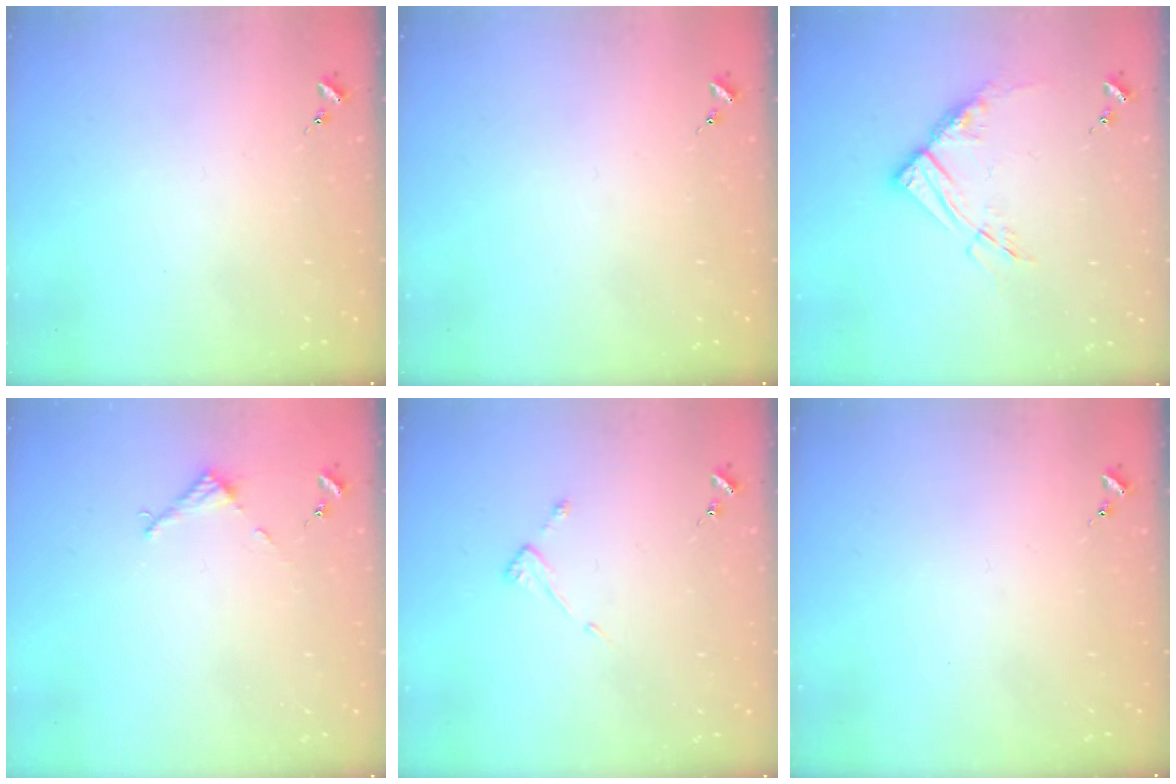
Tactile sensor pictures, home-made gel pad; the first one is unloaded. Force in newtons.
{"total": 0.0}
{"total": 11.2, "press": 11.1, "slide": 1.1}
{"total": 2.7, "press": 2.7, "slide": 0.2}
{"total": 3.9, "press": 3.9, "slide": 0.3}
{"total": 0.0}